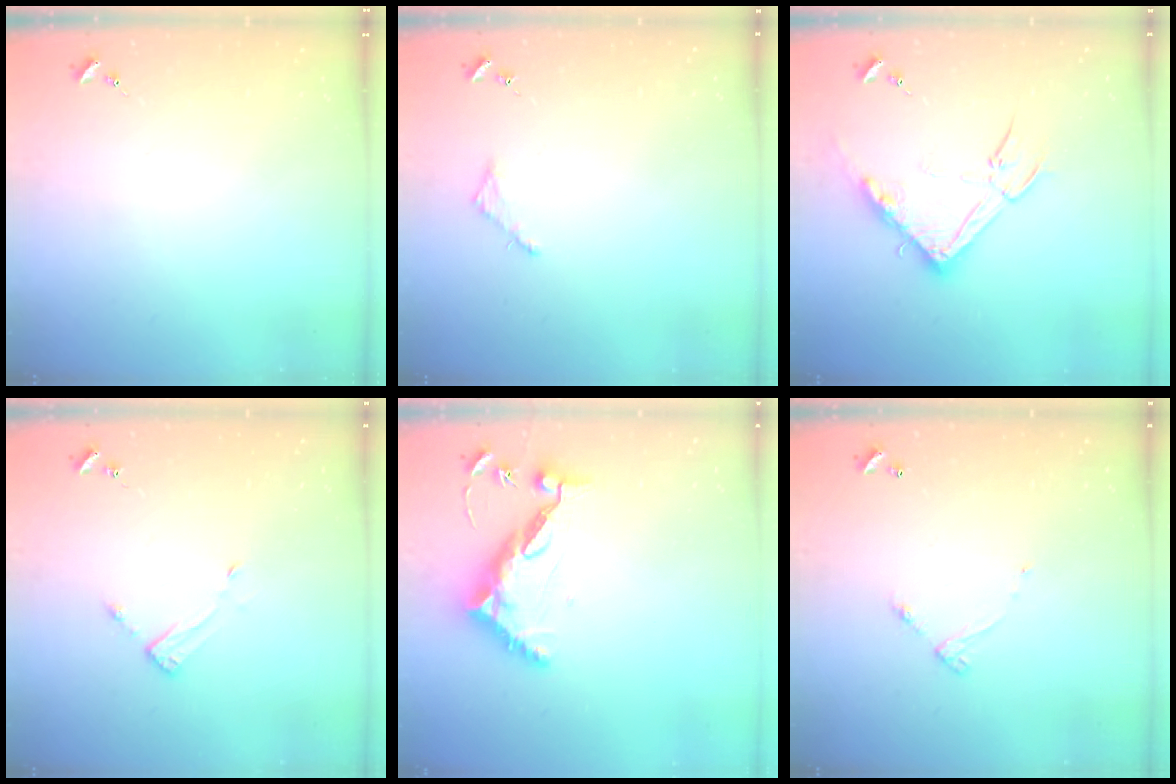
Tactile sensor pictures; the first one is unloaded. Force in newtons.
{"total": 2.8, "press": 2.7, "slide": 0.3}
{"total": 15.2, "press": 15.2, "slide": 0.6}
{"total": 3.3, "press": 3.2, "slide": 0.3}
{"total": 10.2, "press": 10.2, "slide": 0.8}
{"total": 4.2, "press": 4.2, "slide": 0.2}